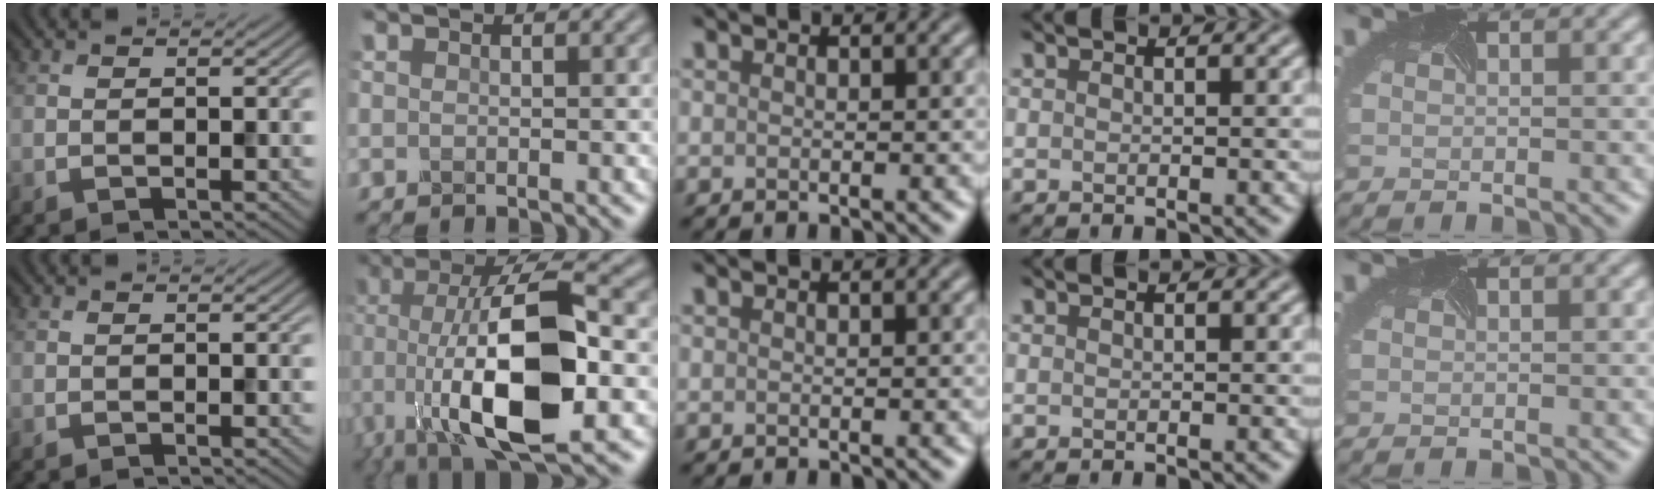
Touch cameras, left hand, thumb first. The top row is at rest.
{"index": {"total": 14.4, "force": [-2.6, 5.5, 13.1], "torque": [-0.237, 0.009, -0.051]}}